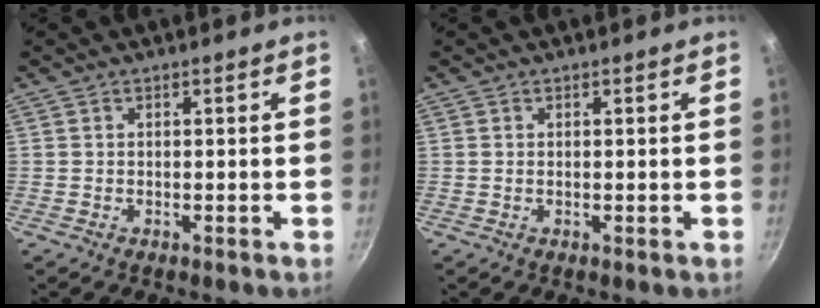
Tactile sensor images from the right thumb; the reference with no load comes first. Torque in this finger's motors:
{"motor_torque": [1.99, 1.93, 0.05, 0.05, 0.06]}